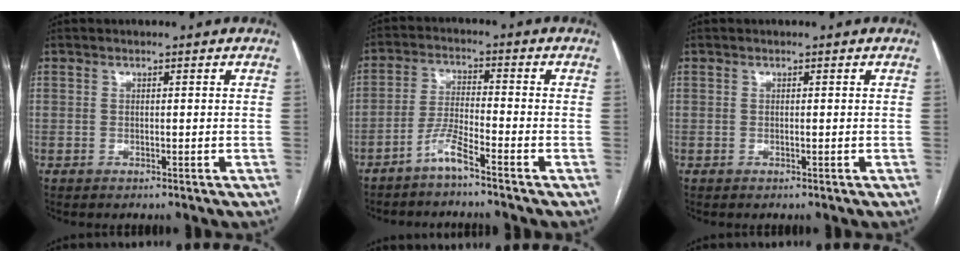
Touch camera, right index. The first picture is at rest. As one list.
[{"total": 4.5, "force": [-3.5, -0.4, 2.8], "torque": [-0.063, -0.005, -0.076]}, {"total": 0.0}]